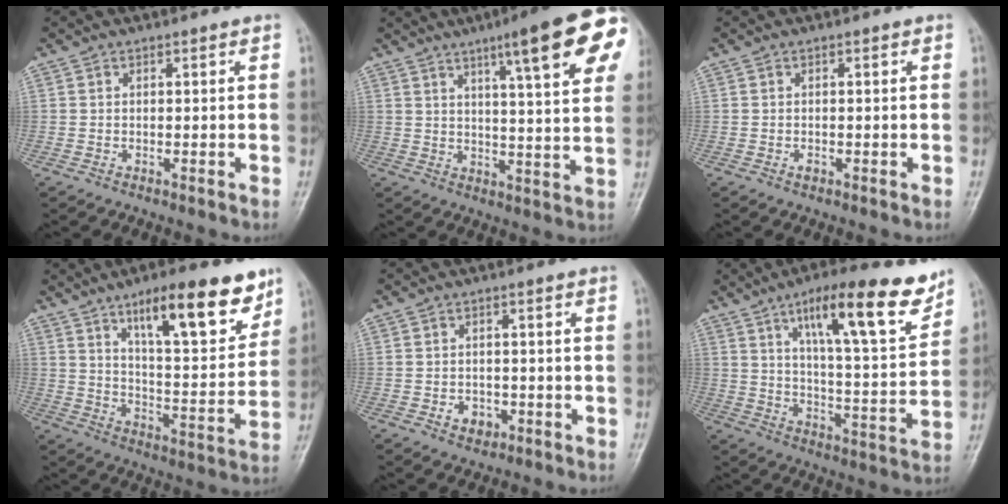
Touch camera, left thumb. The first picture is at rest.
{"total": 17.7, "force": [8.6, 2.7, 15.2], "torque": [-0.182, -0.022, 0.110]}
{"total": 0.6, "force": [-0.4, 0.4, 0.2], "torque": [-0.004, 0.002, -0.008]}
{"total": 17.8, "force": [10.9, 5.3, 13.0], "torque": [-0.157, -0.057, 0.174]}
{"total": 3.1, "force": [-1.4, 2.4, 1.3], "torque": [-0.008, 0.008, -0.017]}
{"total": 18.3, "force": [10.9, 4.6, 13.9], "torque": [-0.182, -0.052, 0.172]}